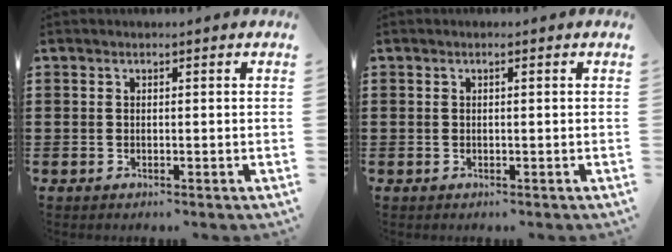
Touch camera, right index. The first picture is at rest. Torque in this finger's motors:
{"motor_torque": [0.06, 0.21, 0.04, 0.00]}